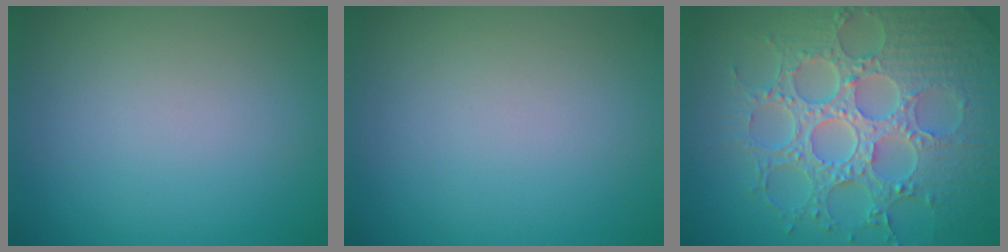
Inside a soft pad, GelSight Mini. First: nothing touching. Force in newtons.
{"total": 0.0}
{"total": 8.7, "press": 6.3, "slide": 6.0}